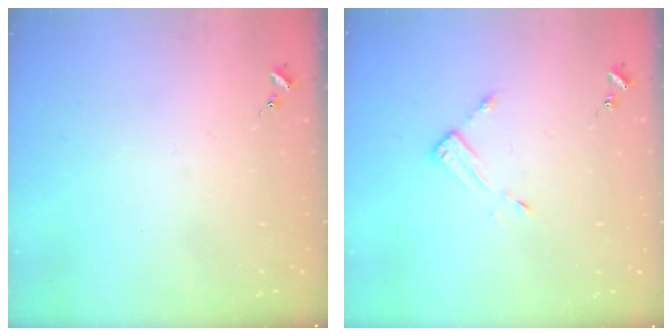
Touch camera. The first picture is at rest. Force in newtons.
{"total": 3.9, "press": 3.9, "slide": 0.2}